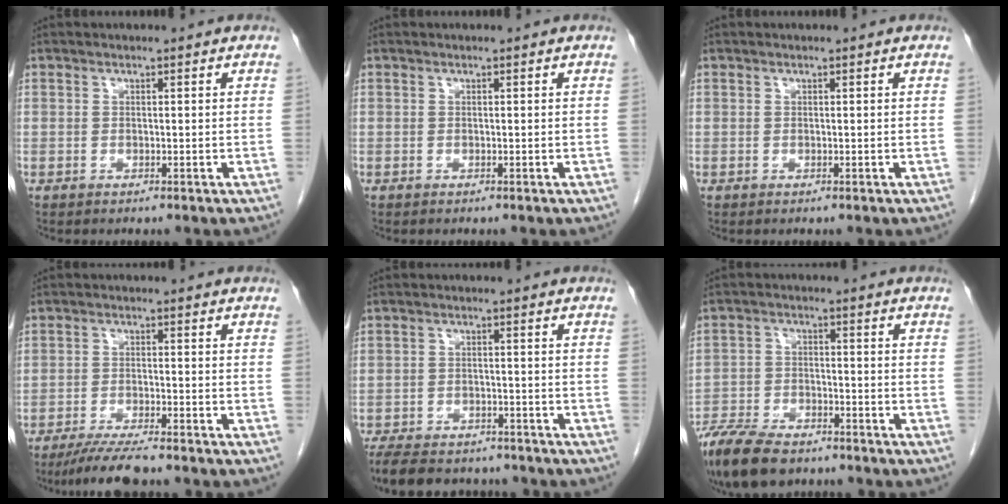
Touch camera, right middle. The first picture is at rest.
{"total": 0.0}
{"total": 0.0}
{"total": 6.0, "force": [-5.0, 0.0, 3.2], "torque": [-0.053, -0.017, -0.088]}
{"total": 13.9, "force": [-11.8, 5.1, 5.4], "torque": [-0.121, -0.005, -0.163]}
{"total": 11.5, "force": [-9.2, 3.9, 5.7], "torque": [-0.110, -0.020, -0.159]}